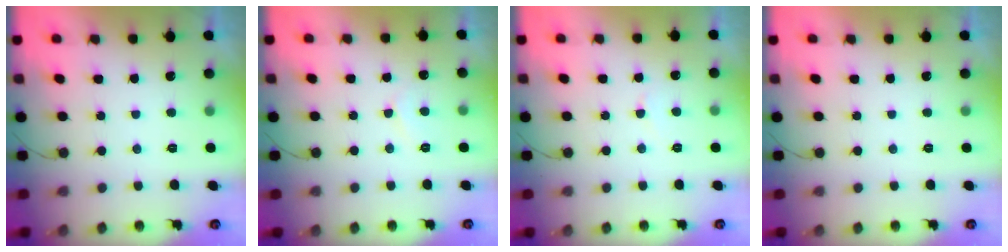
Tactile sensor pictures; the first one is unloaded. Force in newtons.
{"total": 4.8, "press": 4.8, "slide": 0.4}
{"total": 2.5, "press": 2.4, "slide": 0.3}
{"total": 0.0}